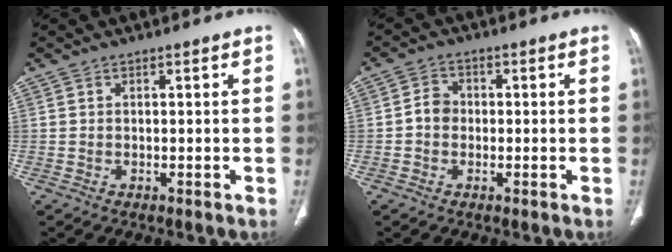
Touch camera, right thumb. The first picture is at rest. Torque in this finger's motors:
{"motor_torque": [0.30, 1.46, 0.68, -0.51, 0.01]}